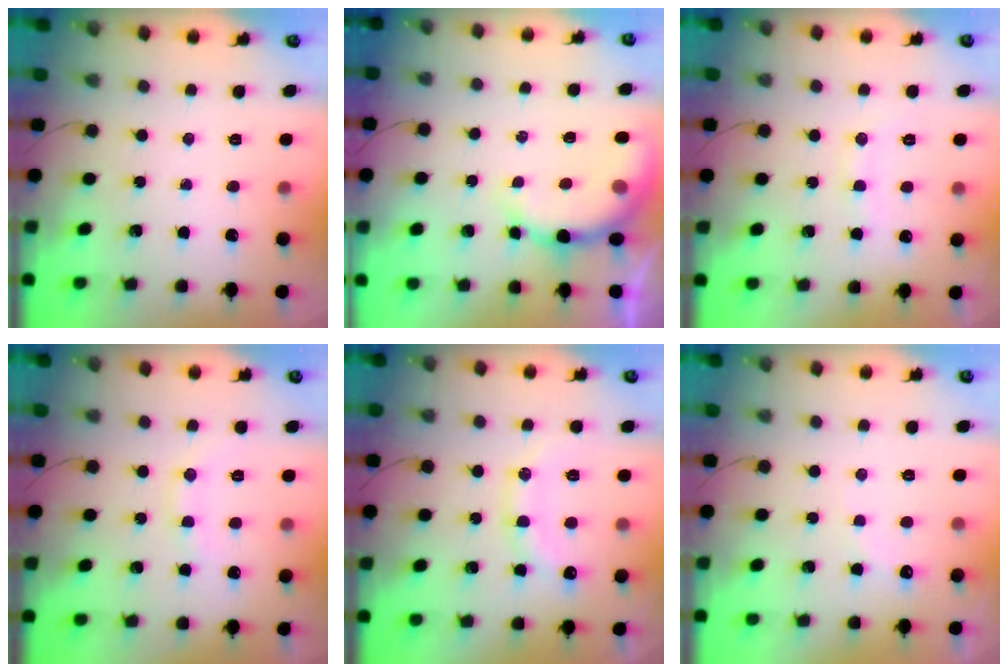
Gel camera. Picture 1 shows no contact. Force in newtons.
{"total": 8.4, "press": 8.3, "slide": 1.7}
{"total": 7.3, "press": 7.2, "slide": 1.2}
{"total": 8.6, "press": 8.6, "slide": 1.0}
{"total": 13.5, "press": 13.4, "slide": 1.1}
{"total": 6.8, "press": 6.6, "slide": 1.5}